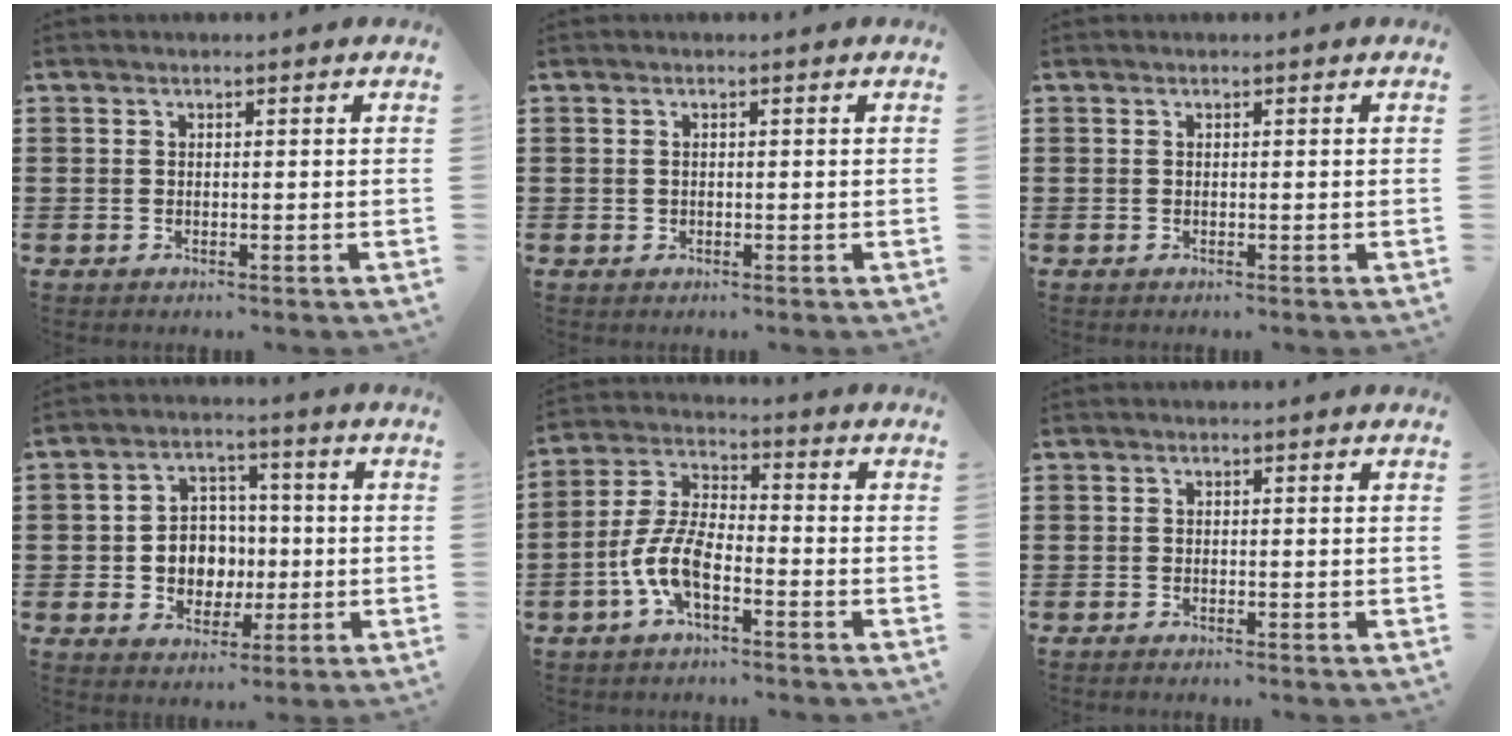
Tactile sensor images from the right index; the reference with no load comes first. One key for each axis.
{"total": 0.6, "fx": 0.1, "fy": 0.5, "fz": 0.3, "tx": -0.008, "ty": 0.002, "tz": 0.002}
{"total": 0.0}
{"total": 6.0, "fx": -0.8, "fy": 5.4, "fz": 2.4, "tx": -0.046, "ty": 0.008, "tz": -0.016}
{"total": 7.9, "fx": -3.4, "fy": 3.0, "fz": 6.4, "tx": -0.155, "ty": -0.005, "tz": -0.070}
{"total": 0.7, "fx": -0.7, "fy": -0.2, "fz": 0.0, "tx": -0.001, "ty": -0.004, "tz": -0.014}